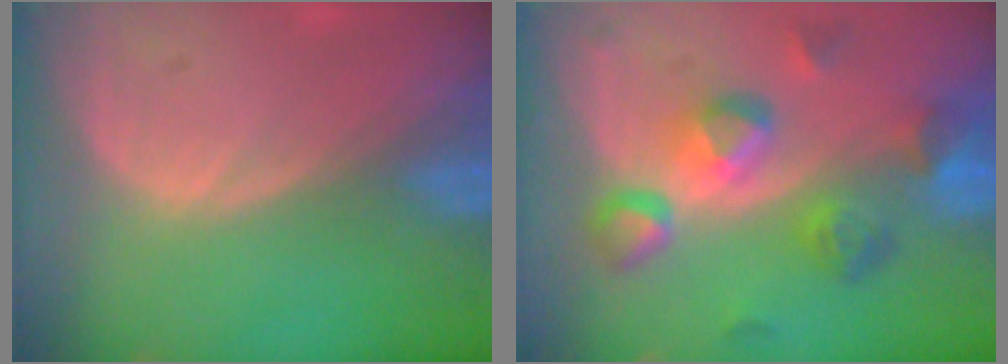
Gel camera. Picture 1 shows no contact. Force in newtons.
{"total": 8.3, "press": 8.1, "slide": 1.7}